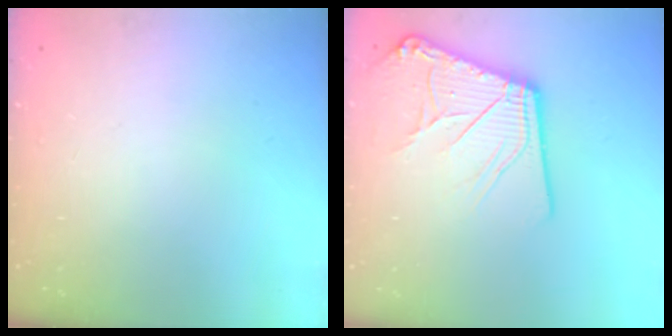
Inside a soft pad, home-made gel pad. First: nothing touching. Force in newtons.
{"total": 13.9, "press": 13.8, "slide": 1.8}